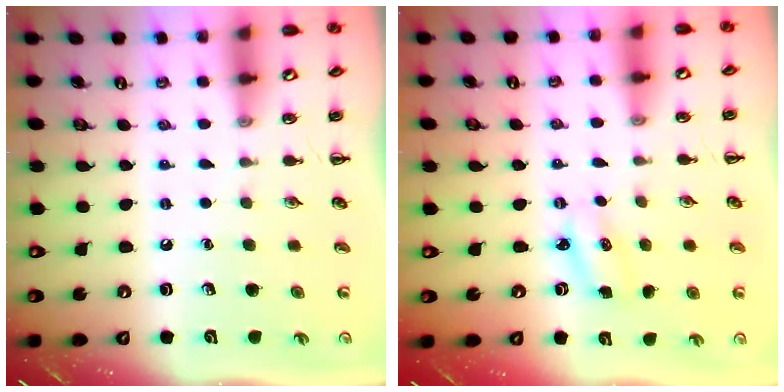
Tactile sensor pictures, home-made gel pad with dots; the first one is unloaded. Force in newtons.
{"total": 2.8, "press": 2.8, "slide": 0.6}